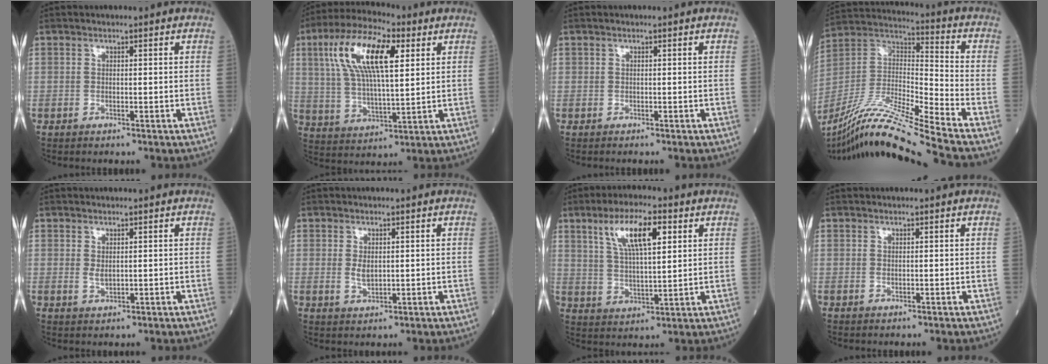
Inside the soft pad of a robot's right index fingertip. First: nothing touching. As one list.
[{"total": 15.0, "force": [5.3, 4.5, 13.3], "torque": [-0.264, 0.023, 0.094]}, {"total": 0.0}, {"total": 20.5, "force": [-17.2, -2.3, 11.0], "torque": [-0.232, -0.022, -0.319]}, {"total": 1.3, "force": [0.3, 0.6, 1.0], "torque": [-0.017, -0.004, 0.010]}, {"total": 2.2, "force": [0.3, 1.2, 1.8], "torque": [-0.035, -0.005, 0.008]}, {"total": 10.1, "force": [4.5, 2.5, 8.7], "torque": [-0.161, 0.011, 0.085]}, {"total": 0.0}]